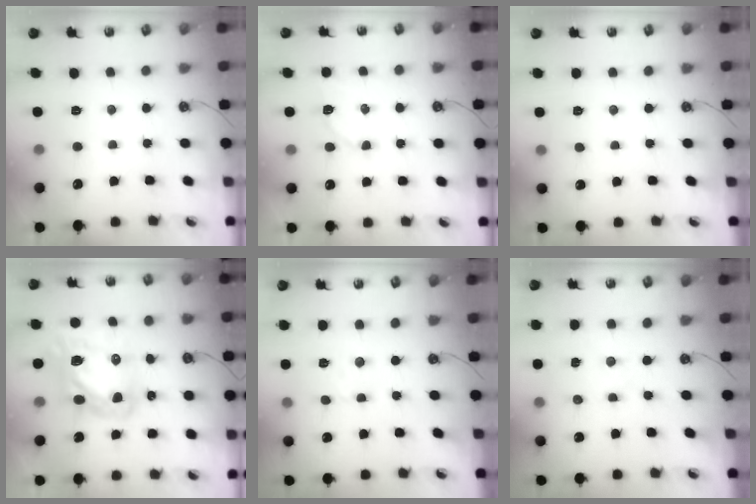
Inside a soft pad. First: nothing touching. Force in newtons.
{"total": 3.1, "press": 3.1, "slide": 0.5}
{"total": 2.8, "press": 2.8, "slide": 0.4}
{"total": 17.2, "press": 17.1, "slide": 1.8}
{"total": 1.6, "press": 1.5, "slide": 0.5}
{"total": 1.8, "press": 1.7, "slide": 0.3}